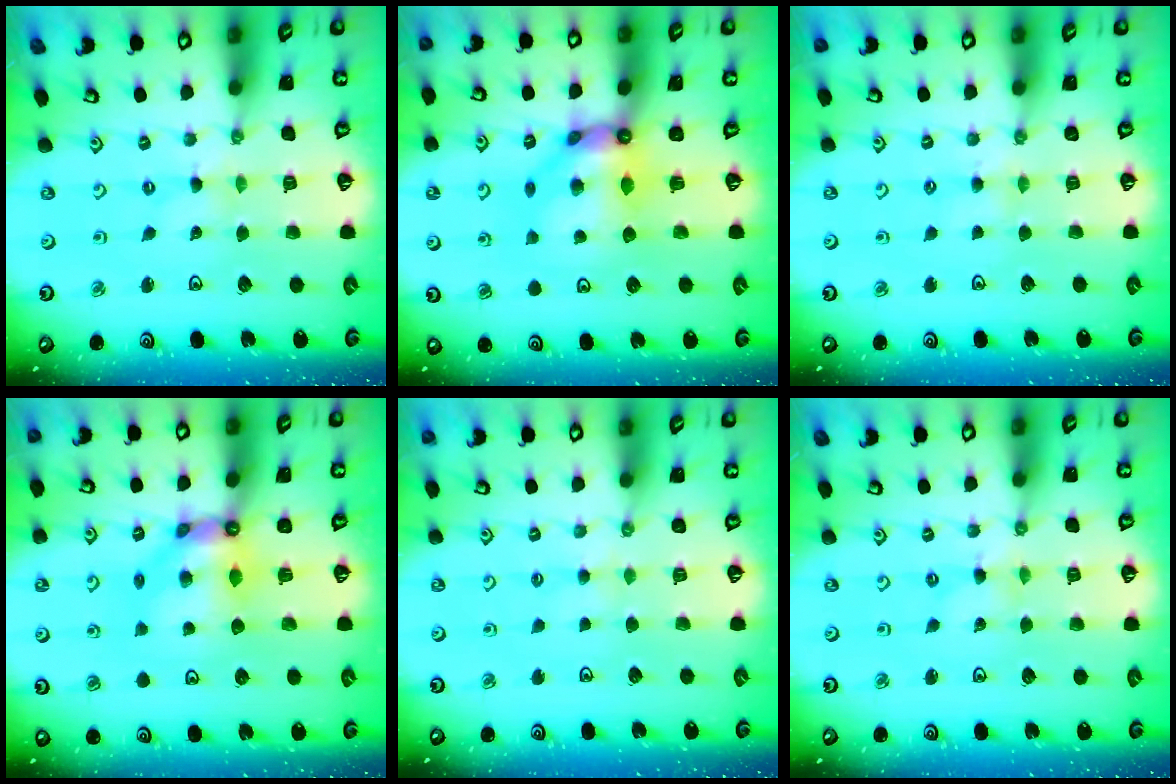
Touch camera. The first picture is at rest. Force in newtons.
{"total": 10.2, "press": 10.2, "slide": 1.2}
{"total": 3.4, "press": 3.3, "slide": 0.5}
{"total": 9.0, "press": 8.9, "slide": 1.5}
{"total": 2.4, "press": 2.4, "slide": 0.5}
{"total": 0.0}